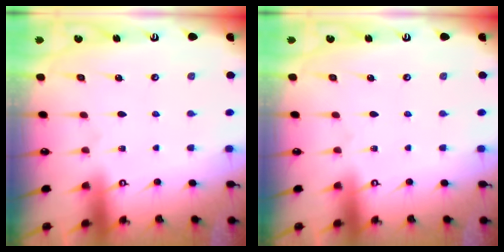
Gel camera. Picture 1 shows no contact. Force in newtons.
{"total": 0.0}